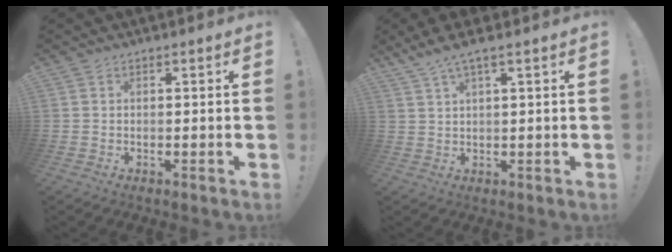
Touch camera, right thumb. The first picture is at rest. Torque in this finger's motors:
{"motor_torque": [0.05, 0.11, 0.35, 0.29, 0.10]}